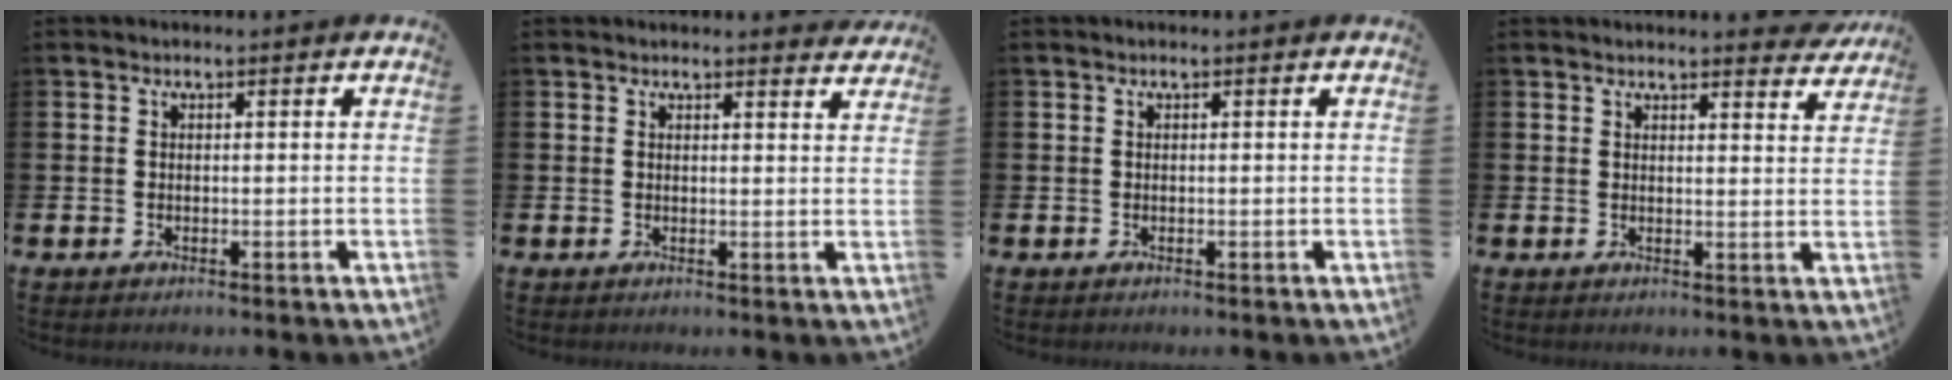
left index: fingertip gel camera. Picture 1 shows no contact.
{"total": 2.0, "force": [2.0, 0.2, 0.0], "torque": [0.009, -0.013, 0.033]}
{"total": 0.0}
{"total": 3.1, "force": [3.1, 0.0, 0.1], "torque": [0.004, -0.019, 0.053]}